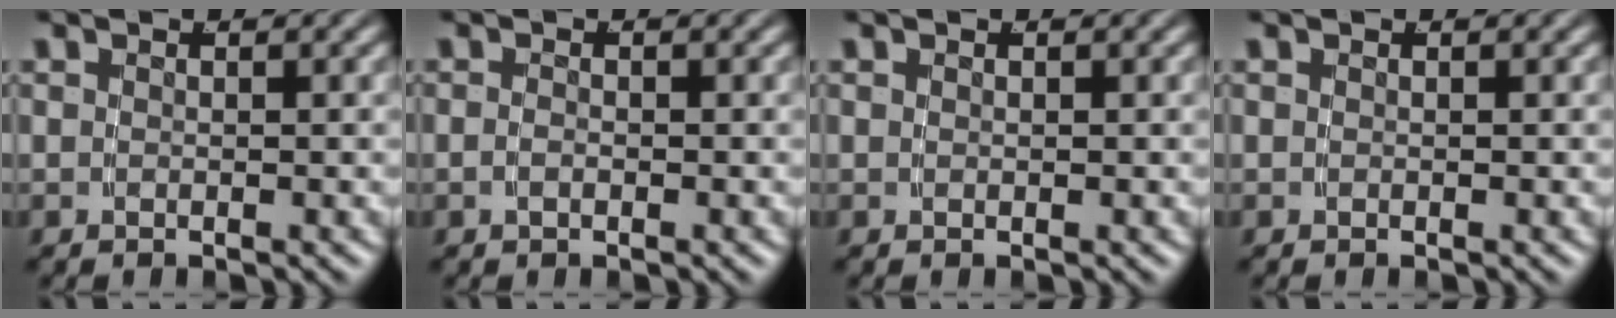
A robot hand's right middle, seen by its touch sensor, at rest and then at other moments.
{"total": 0.5, "force": [-0.4, 0.0, 0.3], "torque": [-0.008, -0.003, -0.006]}
{"total": 0.0}
{"total": 0.0}